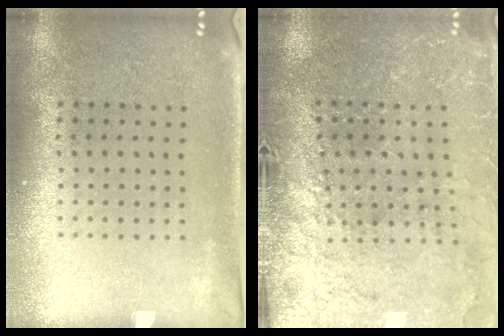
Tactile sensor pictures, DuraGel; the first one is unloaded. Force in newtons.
{"total": 3.2, "press": 3.1, "slide": 0.7}